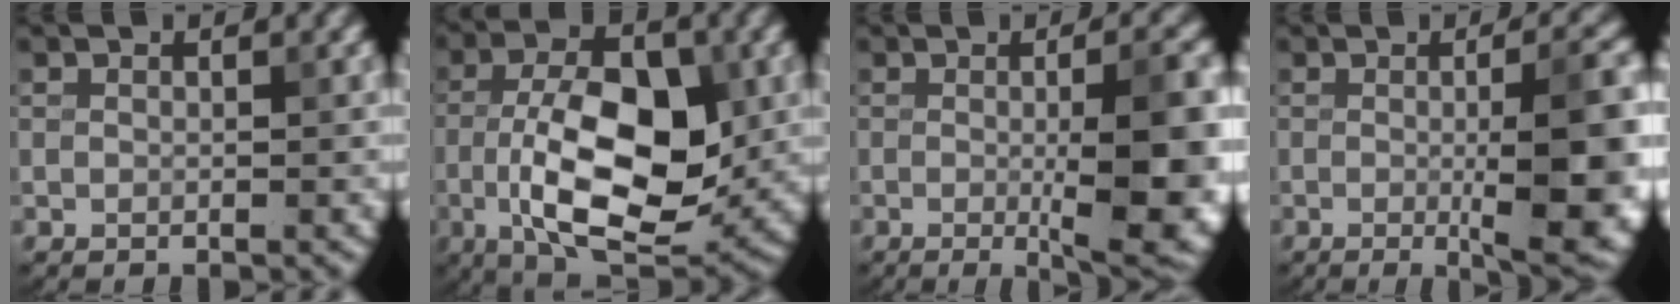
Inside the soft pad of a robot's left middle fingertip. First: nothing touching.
{"total": 11.5, "force": [-1.8, 5.8, 9.8], "torque": [-0.168, -0.002, -0.033]}
{"total": 10.2, "force": [-0.7, 2.6, 9.8], "torque": [-0.124, -0.014, -0.002]}
{"total": 10.5, "force": [-0.7, 2.6, 10.2], "torque": [-0.124, -0.012, -0.003]}